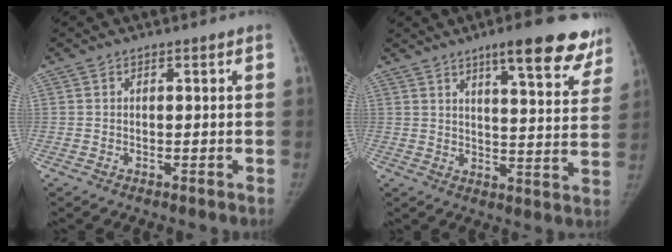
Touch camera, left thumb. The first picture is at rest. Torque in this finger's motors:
{"motor_torque": [0.80, -0.48, 1.11, -0.98, 0.23]}